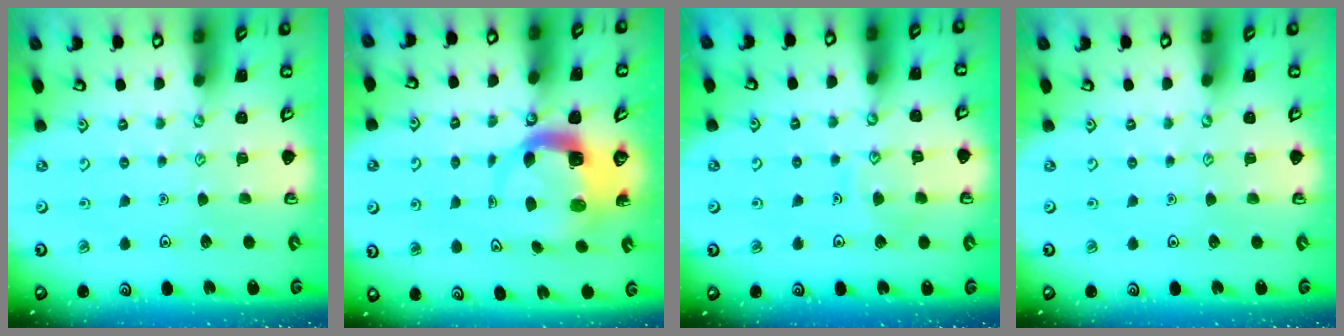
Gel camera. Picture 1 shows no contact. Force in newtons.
{"total": 4.0, "press": 4.0, "slide": 0.3}
{"total": 7.1, "press": 7.1, "slide": 0.6}
{"total": 0.0}